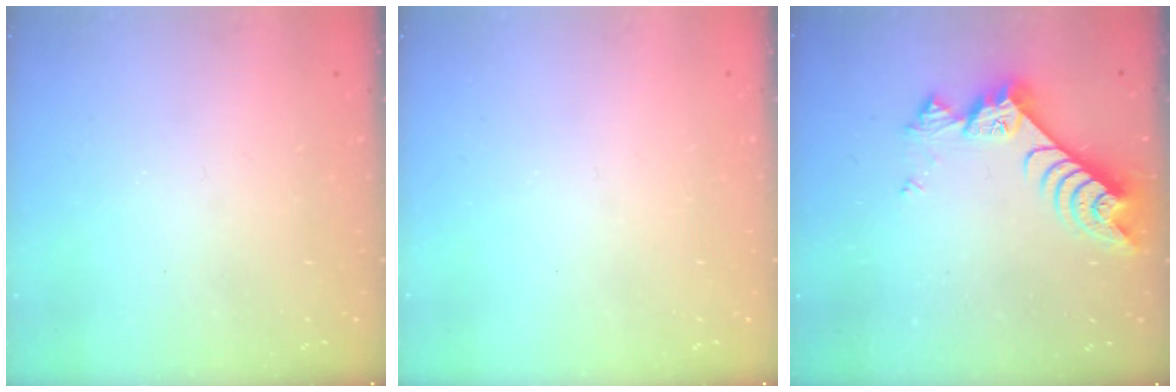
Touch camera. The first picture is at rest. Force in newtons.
{"total": 0.0}
{"total": 7.9, "press": 7.9, "slide": 0.7}